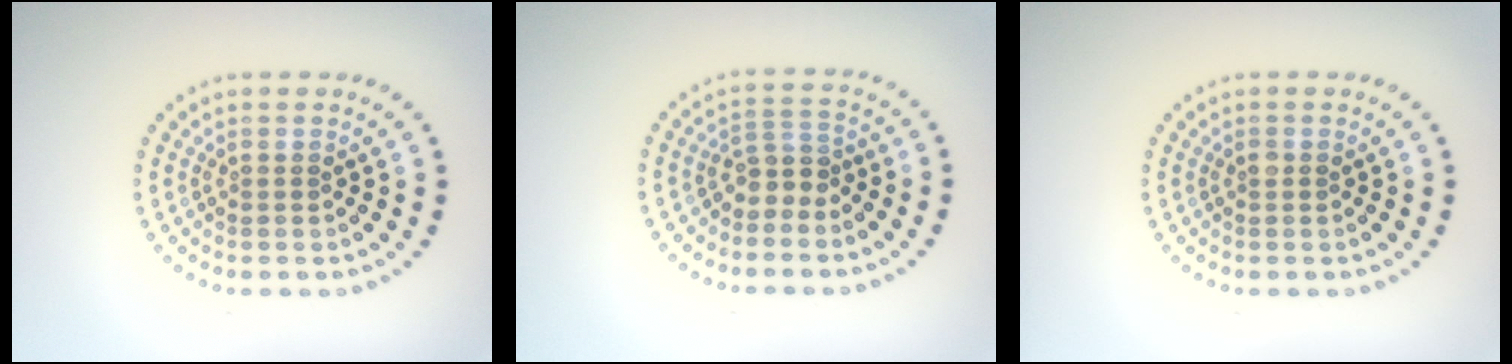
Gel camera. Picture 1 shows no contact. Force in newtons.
{"total": 2.1, "press": 1.6, "slide": 1.5}
{"total": 0.7, "press": 0.6, "slide": 0.1}